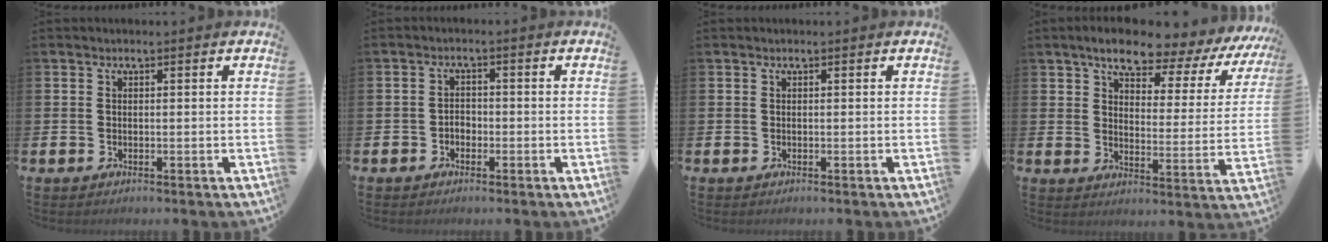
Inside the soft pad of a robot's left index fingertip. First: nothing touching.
{"total": 1.6, "force": [-0.9, 1.2, 0.6], "torque": [-0.011, 0.003, -0.021]}
{"total": 0.0}
{"total": 7.4, "force": [6.5, 1.9, 3.1], "torque": [-0.068, -0.053, 0.101]}